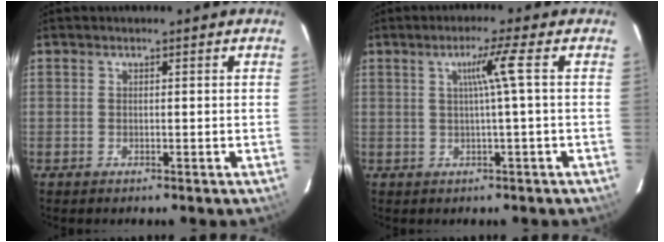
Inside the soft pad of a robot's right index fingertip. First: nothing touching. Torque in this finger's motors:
{"motor_torque": [0.47, 0.32, 0.21, 0.06]}